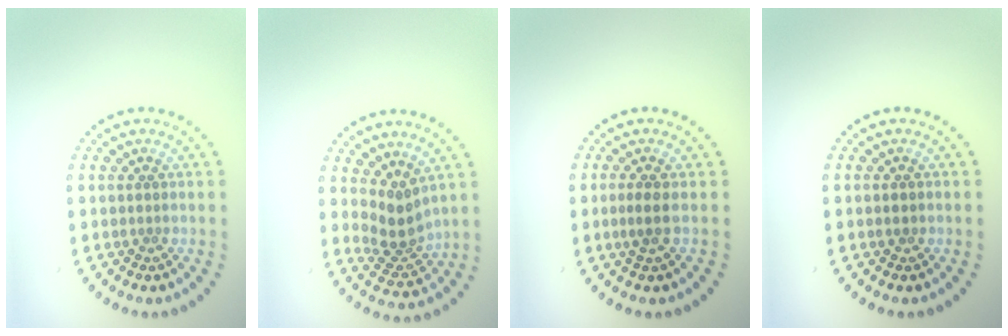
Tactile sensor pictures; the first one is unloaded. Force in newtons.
{"total": 3.0, "press": 2.3, "slide": 1.8}
{"total": 1.4, "press": 1.2, "slide": 0.8}
{"total": 1.0, "press": 1.0, "slide": 0.0}